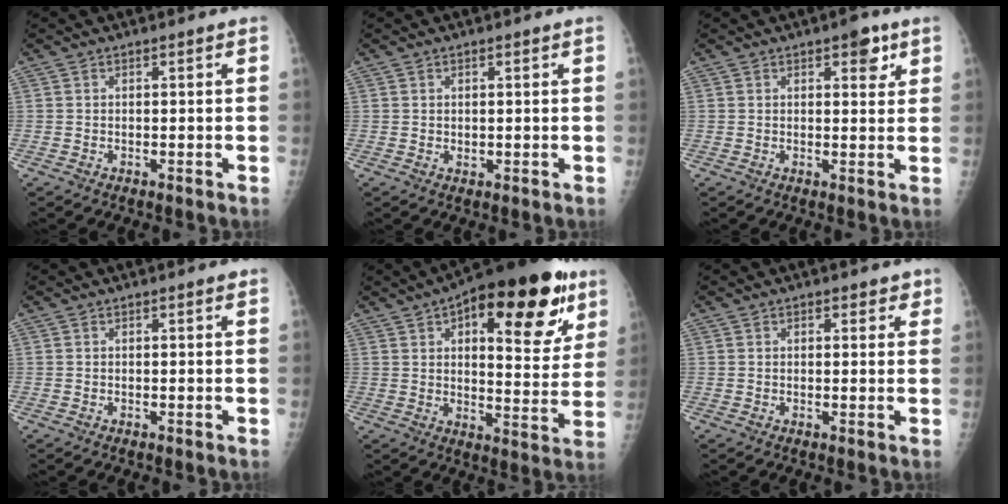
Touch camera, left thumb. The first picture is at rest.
{"total": 0.8, "force": [0.2, 0.6, 0.5], "torque": [-0.008, -0.003, 0.007]}
{"total": 4.1, "force": [2.3, 1.9, 2.8], "torque": [-0.018, -0.008, 0.026]}
{"total": 0.0}
{"total": 24.9, "force": [11.9, 10.5, 19.2], "torque": [-0.228, -0.013, 0.166]}
{"total": 2.1, "force": [1.3, 1.3, 1.1], "torque": [0.005, -0.004, 0.013]}